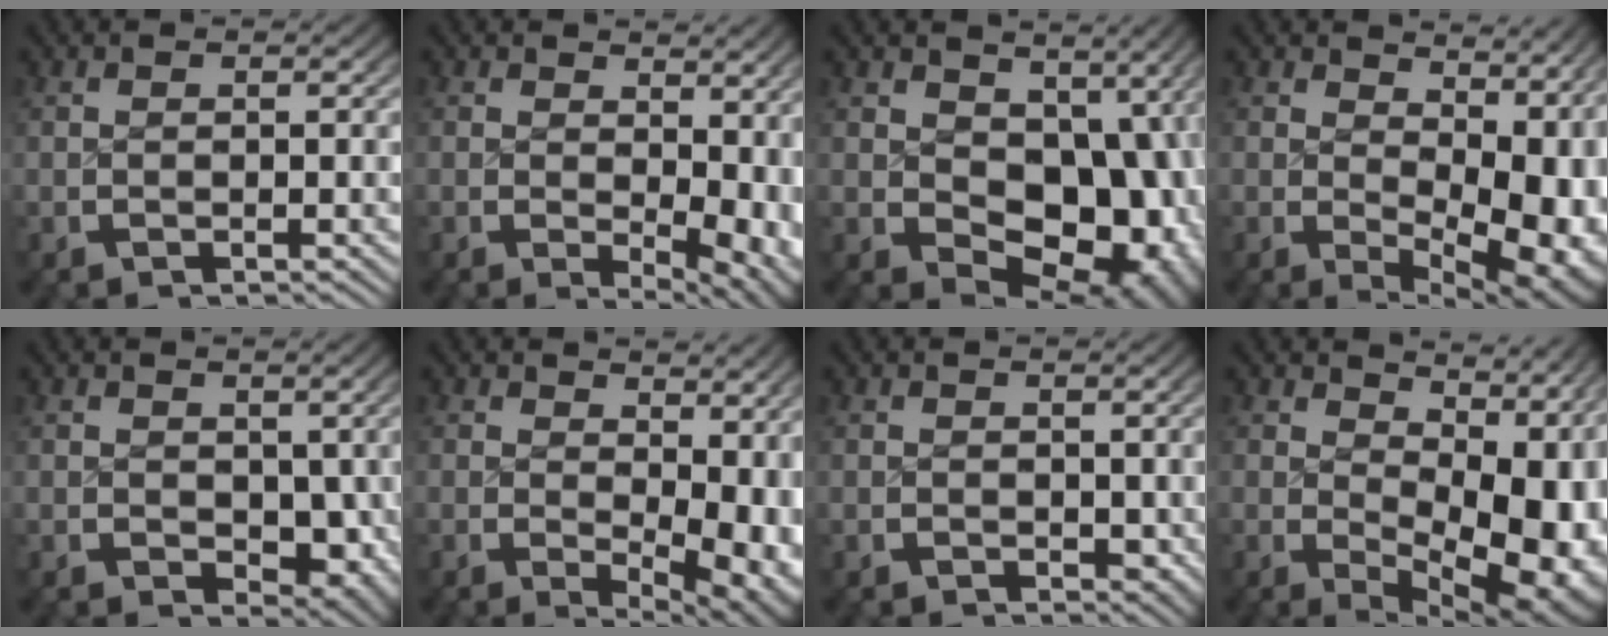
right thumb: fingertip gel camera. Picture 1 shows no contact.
{"total": 5.3, "force": [0.5, 3.1, 4.3], "torque": [-0.053, -0.025, 0.019]}
{"total": 12.9, "force": [-0.4, 9.1, 9.2], "torque": [-0.143, -0.061, 0.024]}
{"total": 9.2, "force": [0.4, 5.4, 7.5], "torque": [-0.102, -0.039, 0.030]}
{"total": 3.7, "force": [0.5, 2.7, 2.4], "torque": [-0.038, -0.022, 0.022]}
{"total": 6.6, "force": [0.4, 3.9, 5.3], "torque": [-0.069, -0.031, 0.021]}
{"total": 1.1, "force": [0.3, 0.9, 0.6], "torque": [0.001, -0.008, 0.013]}
{"total": 11.6, "force": [0.4, 6.6, 9.5], "torque": [-0.132, -0.039, 0.032]}